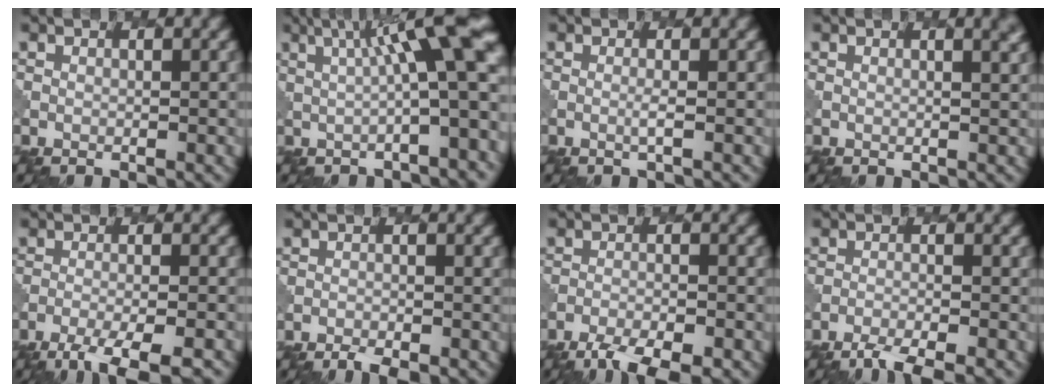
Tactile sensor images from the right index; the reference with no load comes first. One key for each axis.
{"total": 12.0, "fx": 2.2, "fy": 2.6, "fz": 11.5, "tx": -0.121, "ty": 0.020, "tz": 0.035}
{"total": 0.7, "fx": 0.1, "fy": 0.0, "fz": 0.7, "tx": -0.012, "ty": 0.002, "tz": -0.003}
{"total": 2.8, "fx": 0.9, "fy": 1.2, "fz": 2.3, "tx": -0.008, "ty": 0.006, "tz": 0.002}
{"total": 6.3, "fx": -4.6, "fy": 1.3, "fz": 4.1, "tx": -0.062, "ty": -0.012, "tz": -0.074}
{"total": 2.5, "fx": -2.1, "fy": 0.5, "fz": 1.1, "tx": -0.021, "ty": -0.008, "tz": -0.036}
{"total": 6.0, "fx": -4.8, "fy": 1.4, "fz": 3.4, "tx": -0.057, "ty": -0.018, "tz": -0.080}
{"total": 3.7, "fx": -3.1, "fy": 0.6, "fz": 2.0, "tx": -0.035, "ty": -0.006, "tz": -0.062}